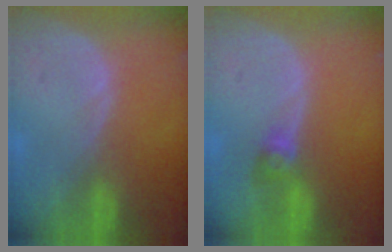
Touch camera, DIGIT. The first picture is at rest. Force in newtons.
{"total": 2.7, "press": 2.5, "slide": 0.9}